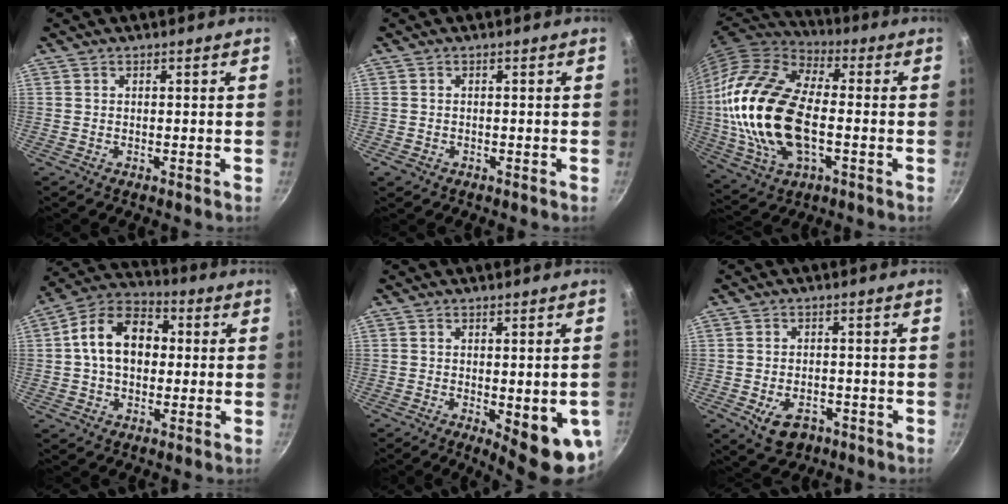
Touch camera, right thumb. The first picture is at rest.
{"total": 1.1, "force": [-0.6, 0.8, 0.4], "torque": [-0.010, 0.000, -0.007]}
{"total": 23.4, "force": [-1.7, 12.9, 19.5], "torque": [-0.384, 0.019, -0.036]}
{"total": 13.7, "force": [1.0, 9.7, 9.7], "torque": [-0.126, 0.030, -0.001]}
{"total": 12.1, "force": [-3.0, 3.6, 11.1], "torque": [-0.111, -0.009, -0.029]}
{"total": 6.3, "force": [-2.9, 4.1, 3.8], "torque": [-0.050, 0.015, -0.039]}